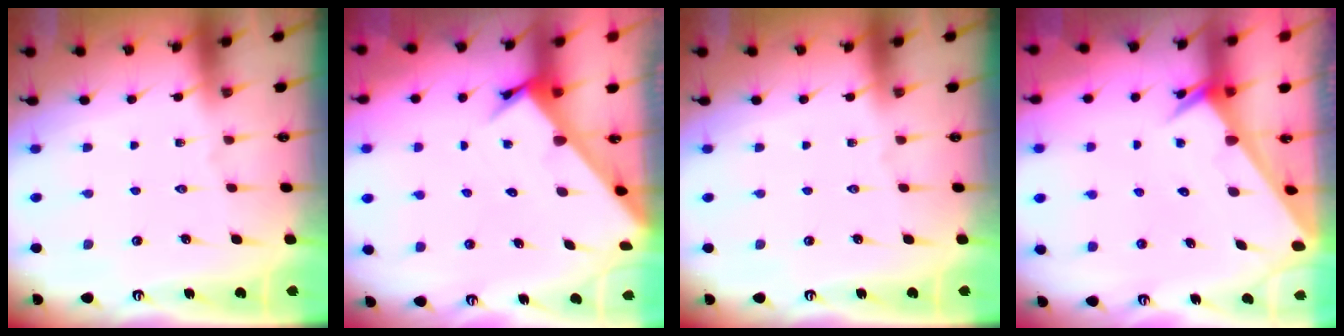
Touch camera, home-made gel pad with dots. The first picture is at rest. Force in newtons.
{"total": 3.5, "press": 3.5, "slide": 0.2}
{"total": 0.0}
{"total": 2.4, "press": 2.4, "slide": 0.0}